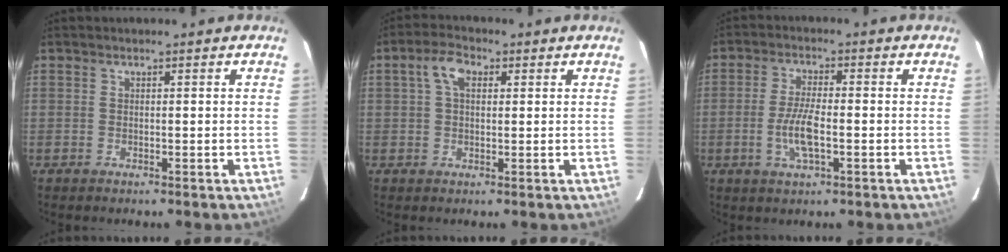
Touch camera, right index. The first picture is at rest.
{"total": 4.6, "force": [1.4, 2.7, 3.5], "torque": [-0.066, 0.017, 0.026]}
{"total": 6.5, "force": [-1.8, 1.9, 6.0], "torque": [-0.124, -0.002, -0.035]}